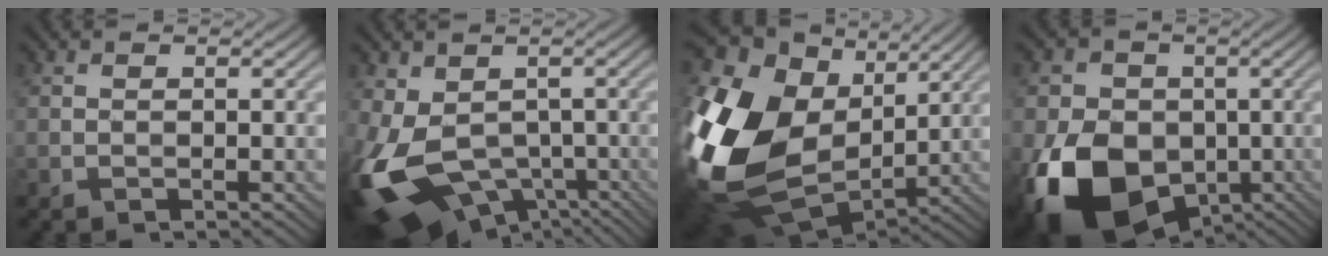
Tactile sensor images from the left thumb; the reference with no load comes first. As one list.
[{"total": 14.9, "force": [-3.5, 9.9, 10.6], "torque": [-0.271, -0.044, -0.041]}, {"total": 20.7, "force": [1.6, 15.5, 13.6], "torque": [-0.332, -0.010, 0.062]}, {"total": 16.8, "force": [-5.1, 12.6, 10.0], "torque": [-0.216, -0.030, -0.088]}]